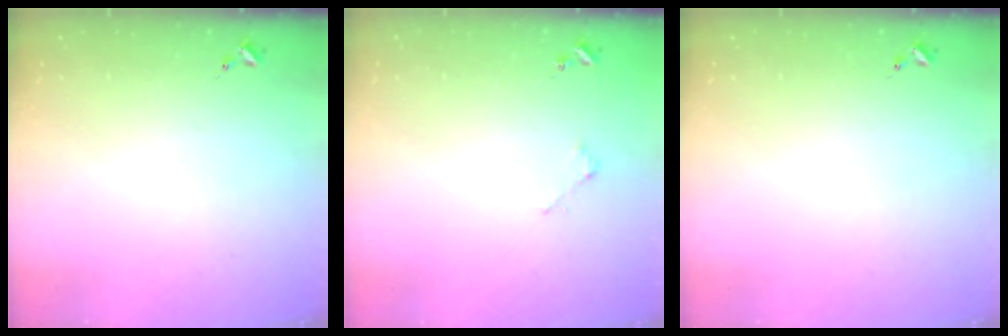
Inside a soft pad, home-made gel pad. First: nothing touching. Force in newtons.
{"total": 1.8, "press": 1.8, "slide": 0.2}
{"total": 0.0}